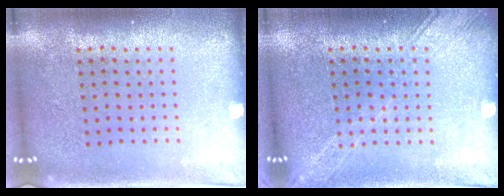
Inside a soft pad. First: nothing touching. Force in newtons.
{"total": 2.7, "press": 2.6, "slide": 0.4}